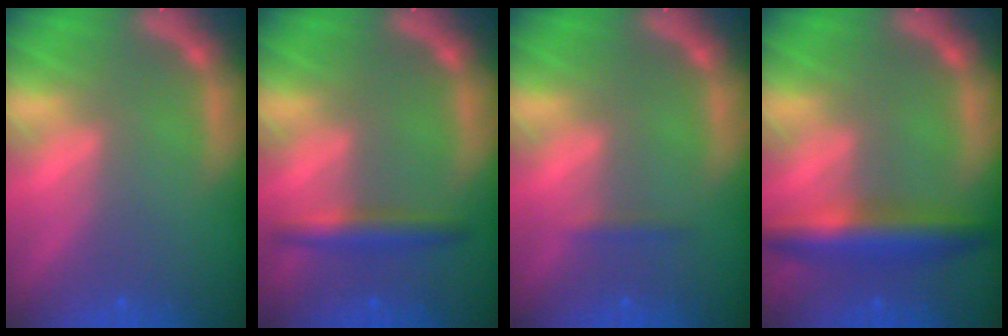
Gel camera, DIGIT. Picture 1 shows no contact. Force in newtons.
{"total": 3.0}
{"total": 0.9}
{"total": 5.5}